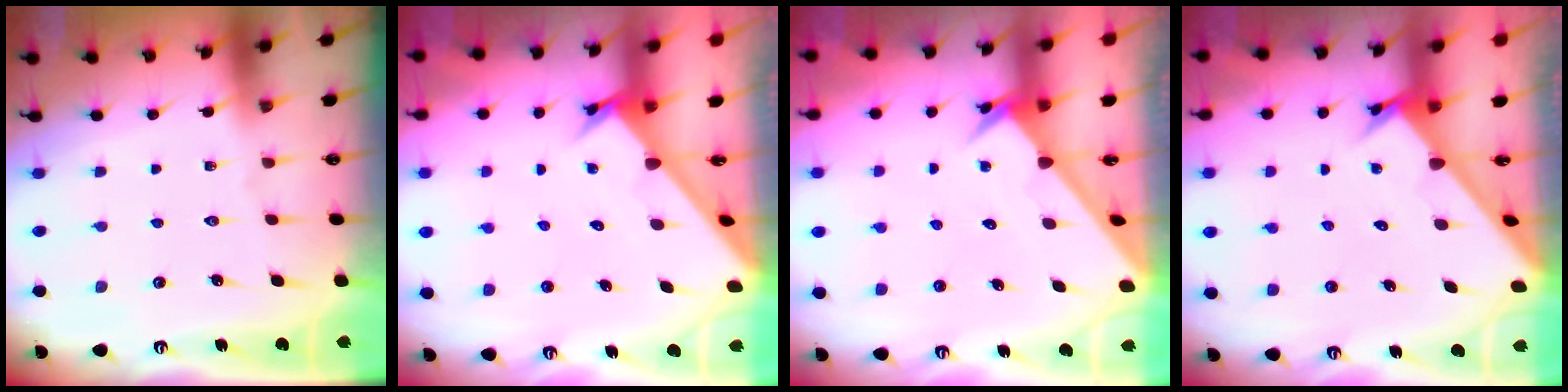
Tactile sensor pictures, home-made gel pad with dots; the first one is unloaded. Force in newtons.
{"total": 2.7, "press": 2.7, "slide": 0.3}
{"total": 2.9, "press": 2.9, "slide": 0.1}
{"total": 2.7, "press": 2.7, "slide": 0.3}